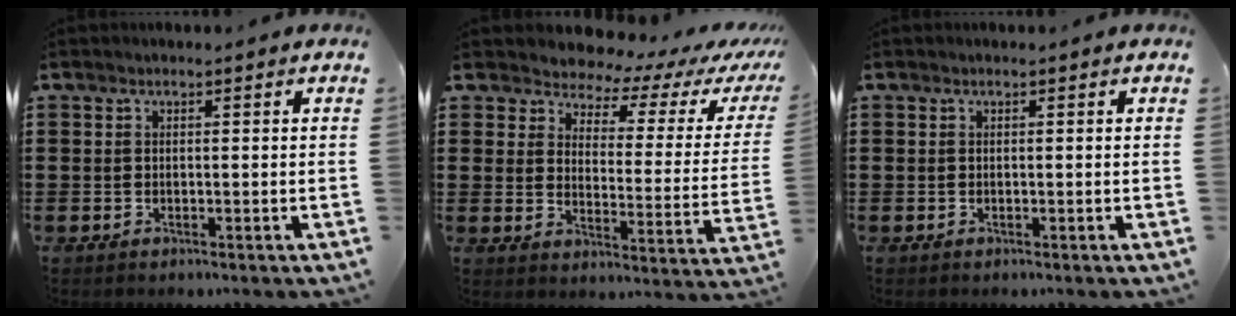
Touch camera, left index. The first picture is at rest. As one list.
[{"total": 4.2, "force": [3.9, 1.2, 0.6], "torque": [-0.033, -0.038, 0.062]}, {"total": 0.0}]